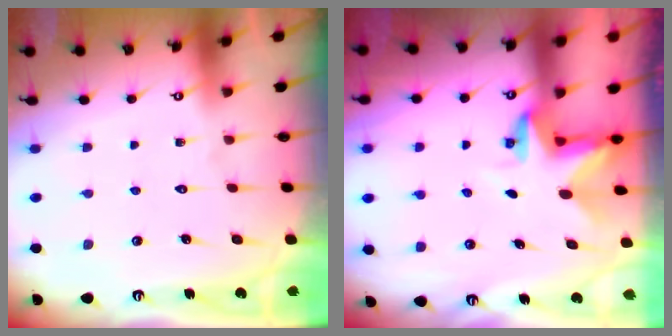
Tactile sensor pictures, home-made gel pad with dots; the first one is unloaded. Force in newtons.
{"total": 2.9, "press": 2.9, "slide": 0.2}